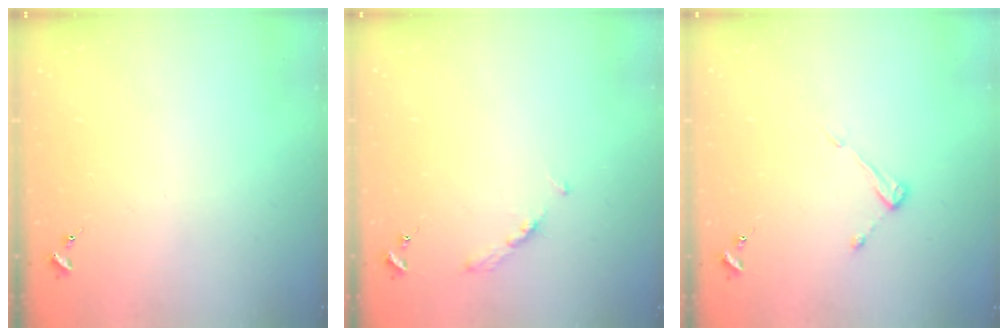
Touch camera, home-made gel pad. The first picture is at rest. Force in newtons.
{"total": 3.7, "press": 3.6, "slide": 0.4}
{"total": 4.7, "press": 4.7, "slide": 0.4}